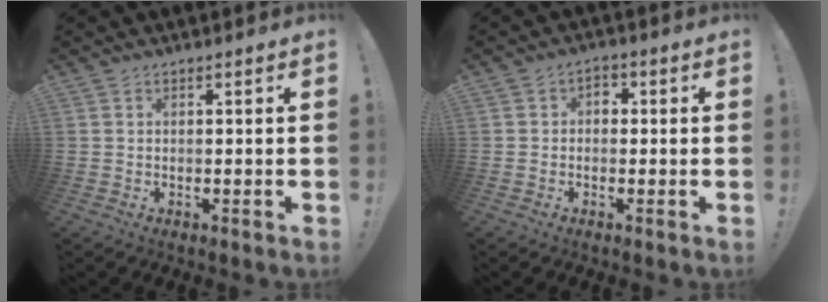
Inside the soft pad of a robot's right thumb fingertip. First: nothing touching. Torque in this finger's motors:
{"motor_torque": [0.46, 0.39, -0.08, 0.08, -0.02]}